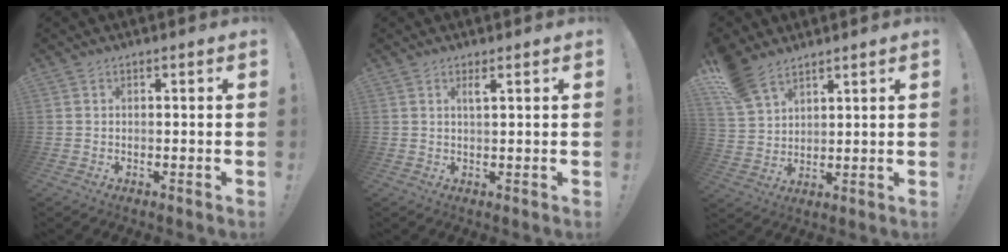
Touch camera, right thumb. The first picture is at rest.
{"total": 2.0, "force": [1.3, -0.1, 1.5], "torque": [-0.018, -0.006, 0.018]}
{"total": 9.7, "force": [7.2, 5.1, 3.9], "torque": [-0.082, -0.035, 0.148]}